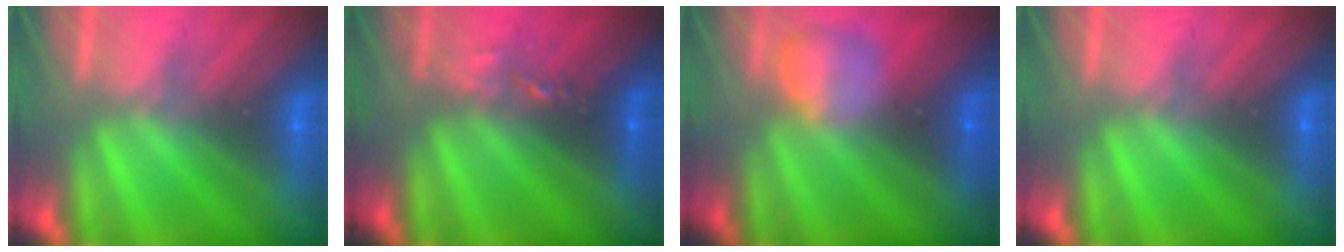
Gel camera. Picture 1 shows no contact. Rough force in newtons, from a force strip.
{"total": 2.4}
{"total": 2.3}
{"total": 0.0}